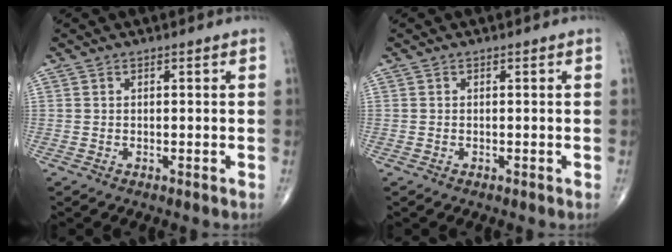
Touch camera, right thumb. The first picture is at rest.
{"total": 0.0}